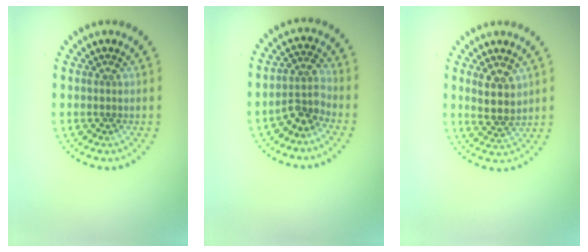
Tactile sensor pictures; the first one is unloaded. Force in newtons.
{"total": 2.6, "press": 2.0, "slide": 1.7}
{"total": 3.0, "press": 2.6, "slide": 1.5}